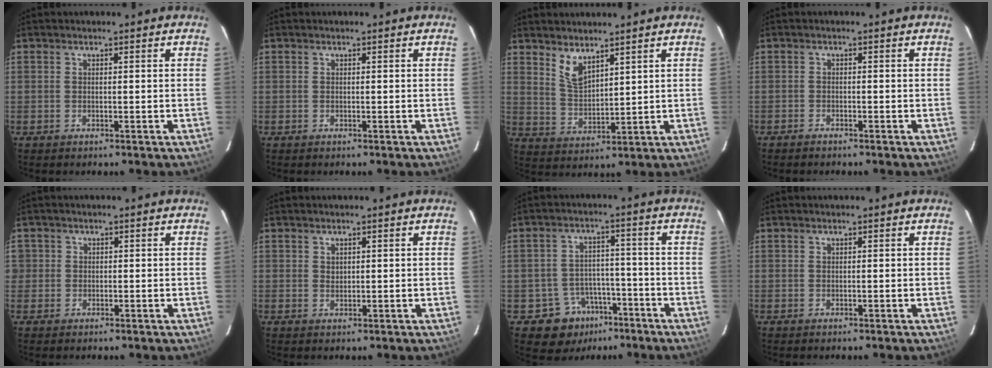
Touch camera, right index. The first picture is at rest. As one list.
[{"total": 0.0}, {"total": 5.5, "force": [4.1, 2.0, 3.1], "torque": [-0.058, -0.006, 0.085]}, {"total": 1.0, "force": [-1.0, 0.3, 0.0], "torque": [-0.013, 0.003, -0.020]}, {"total": 1.9, "force": [0.0, 1.9, 0.0], "torque": [0.010, 0.012, 0.002]}, {"total": 1.2, "force": [1.0, 0.6, 0.3], "torque": [-0.002, 0.002, 0.018]}, {"total": 8.6, "force": [-5.2, 6.7, 1.2], "torque": [-0.031, 0.033, -0.065]}, {"total": 0.0}]